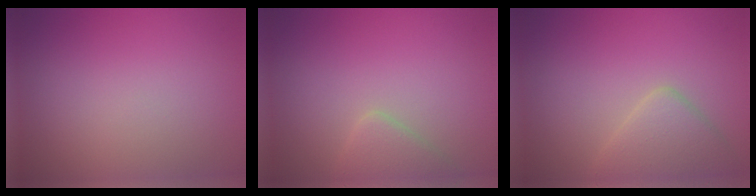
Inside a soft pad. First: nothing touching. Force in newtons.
{"total": 2.1, "press": 2.1, "slide": 0.2}
{"total": 3.5, "press": 3.5, "slide": 0.1}